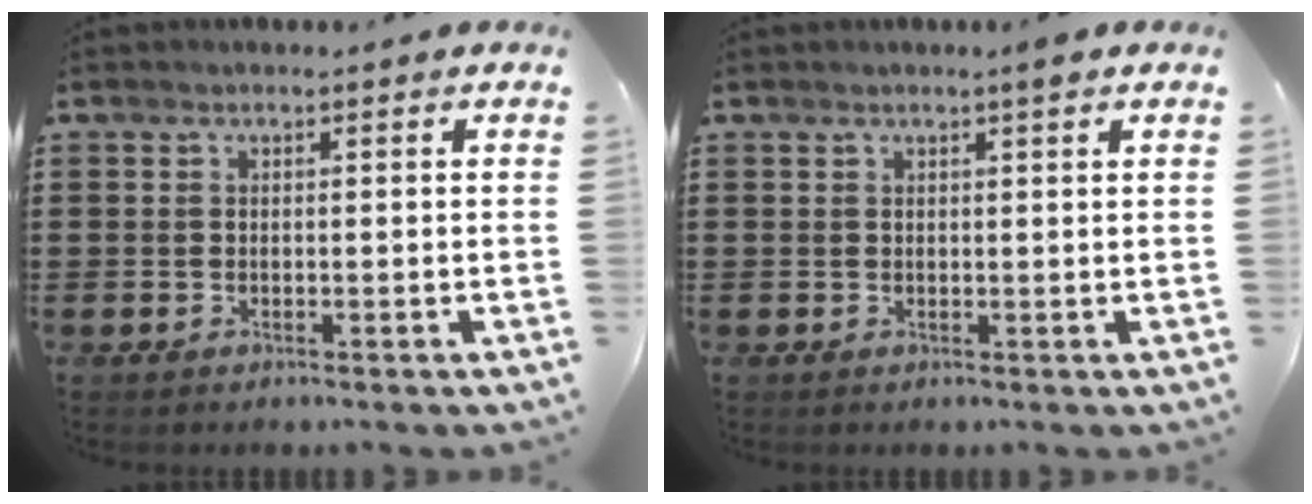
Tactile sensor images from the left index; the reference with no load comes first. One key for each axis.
{"total": 1.6, "fx": 1.1, "fy": 0.0, "fz": 1.1, "tx": -0.023, "ty": 0.000, "tz": 0.019}